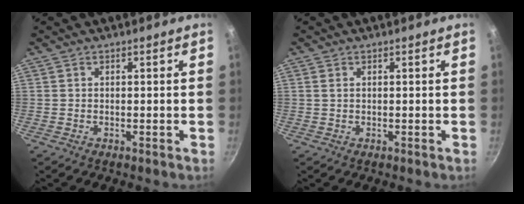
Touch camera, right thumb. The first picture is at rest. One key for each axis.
{"total": 1.0, "fx": 0.2, "fy": 0.7, "fz": 0.7, "tx": -0.015, "ty": 0.002, "tz": 0.003}